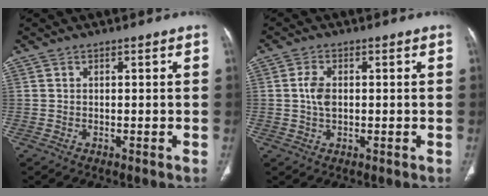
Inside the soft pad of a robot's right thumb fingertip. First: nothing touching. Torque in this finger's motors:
{"motor_torque": [0.72, 1.15, 0.61, 0.51, 0.08]}